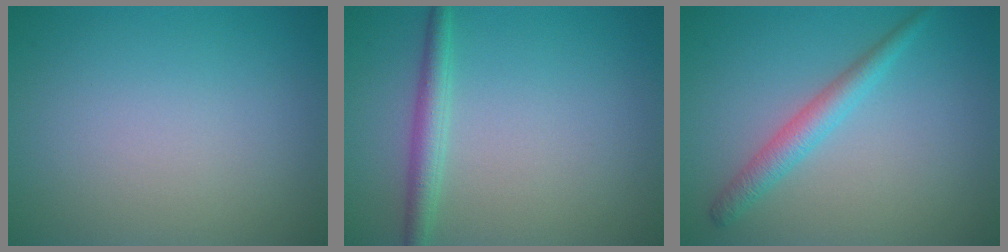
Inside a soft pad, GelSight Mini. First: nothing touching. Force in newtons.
{"total": 2.3, "press": 2.3, "slide": 0.1}
{"total": 2.5, "press": 2.5, "slide": 0.0}